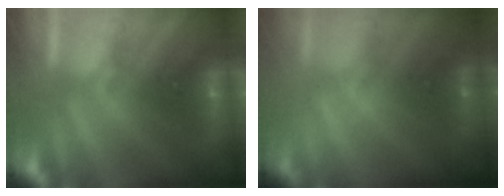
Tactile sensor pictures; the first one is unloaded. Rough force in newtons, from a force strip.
{"total": 2.3}